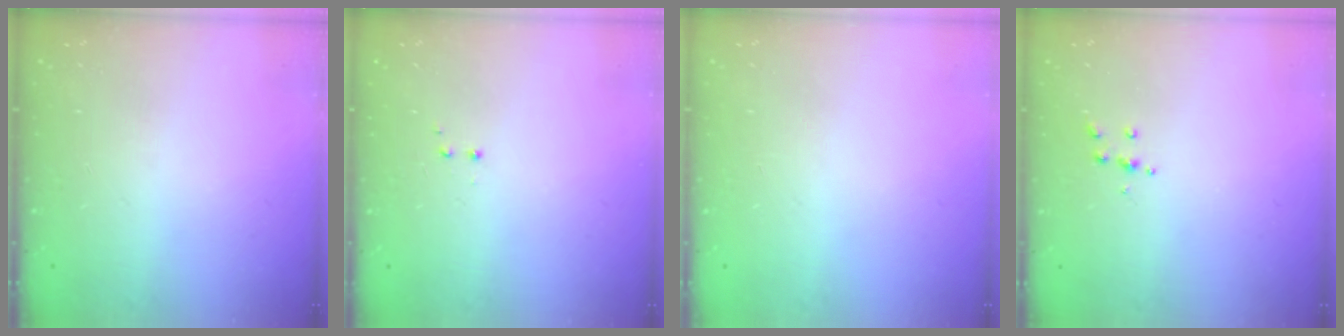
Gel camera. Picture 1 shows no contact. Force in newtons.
{"total": 1.2, "press": 1.0, "slide": 0.6}
{"total": 0.0}
{"total": 3.9, "press": 3.8, "slide": 0.4}